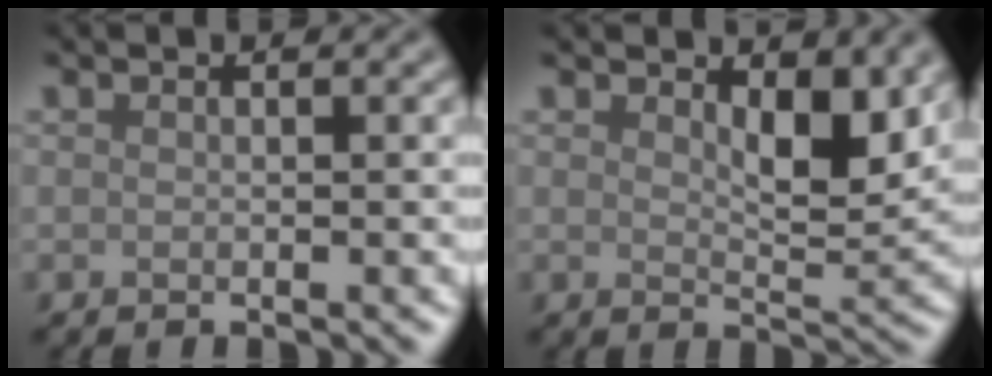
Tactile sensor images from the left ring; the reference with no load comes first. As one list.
[{"total": 3.6, "force": [1.7, 1.3, 2.9], "torque": [-0.049, -0.007, 0.025]}]